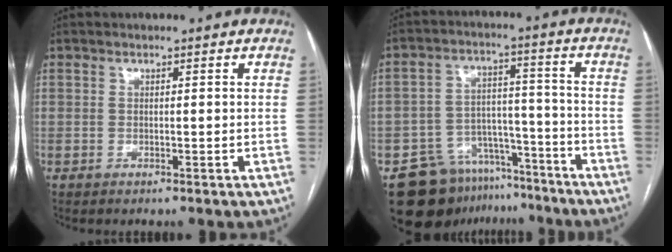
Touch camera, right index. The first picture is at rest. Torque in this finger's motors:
{"motor_torque": [0.38, -0.80, -0.11, -0.21]}